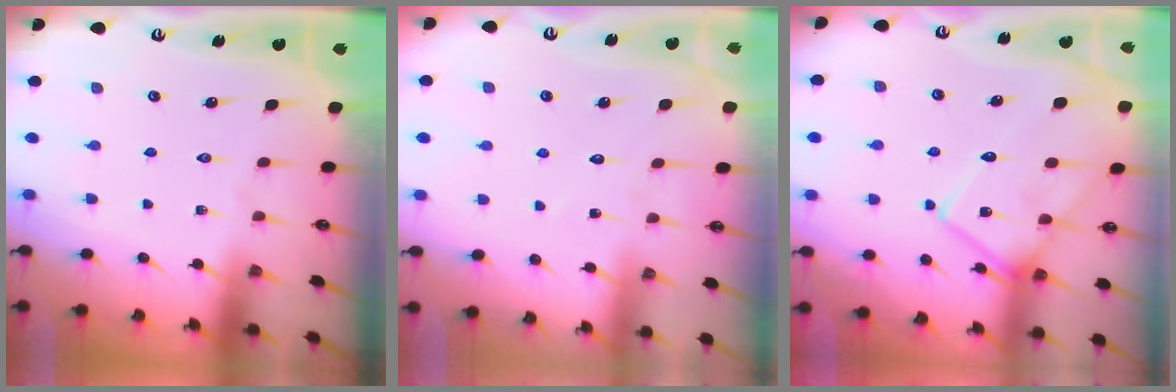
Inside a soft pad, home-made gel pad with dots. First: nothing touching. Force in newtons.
{"total": 5.9, "press": 5.9, "slide": 0.5}
{"total": 13.5, "press": 13.5, "slide": 0.8}